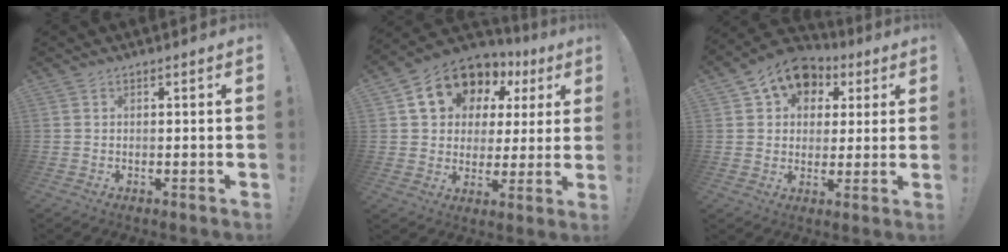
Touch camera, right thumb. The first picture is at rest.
{"total": 14.7, "force": [8.2, 10.3, 6.6], "torque": [-0.107, -0.047, 0.160]}
{"total": 11.5, "force": [5.7, 8.6, 5.0], "torque": [-0.069, -0.027, 0.108]}